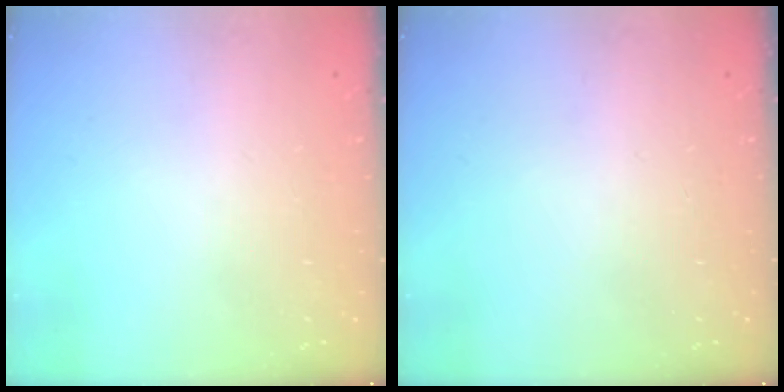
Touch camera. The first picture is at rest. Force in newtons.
{"total": 0.0}